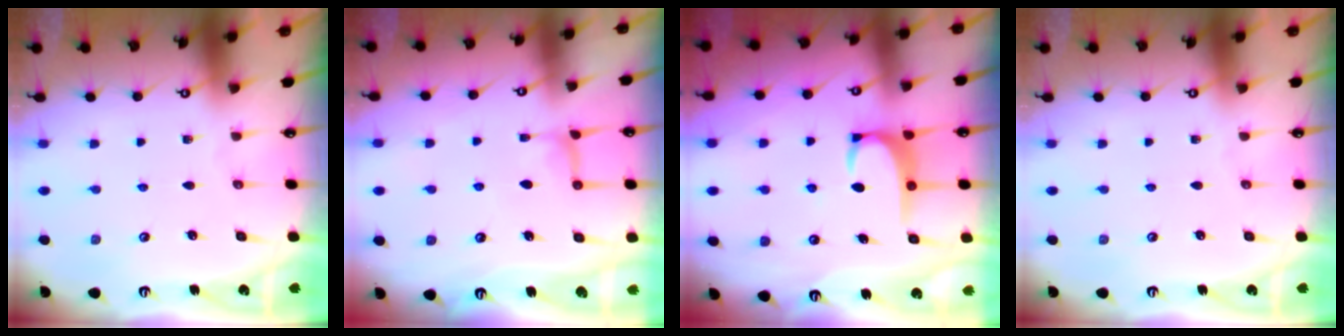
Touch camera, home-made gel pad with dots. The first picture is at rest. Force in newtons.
{"total": 3.9, "press": 3.9, "slide": 0.2}
{"total": 3.1, "press": 3.1, "slide": 0.3}
{"total": 0.0}